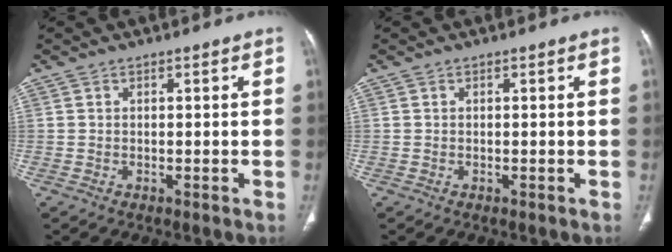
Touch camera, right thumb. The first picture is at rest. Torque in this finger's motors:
{"motor_torque": [-0.13, 0.13, -0.05, 0.04, 0.01]}